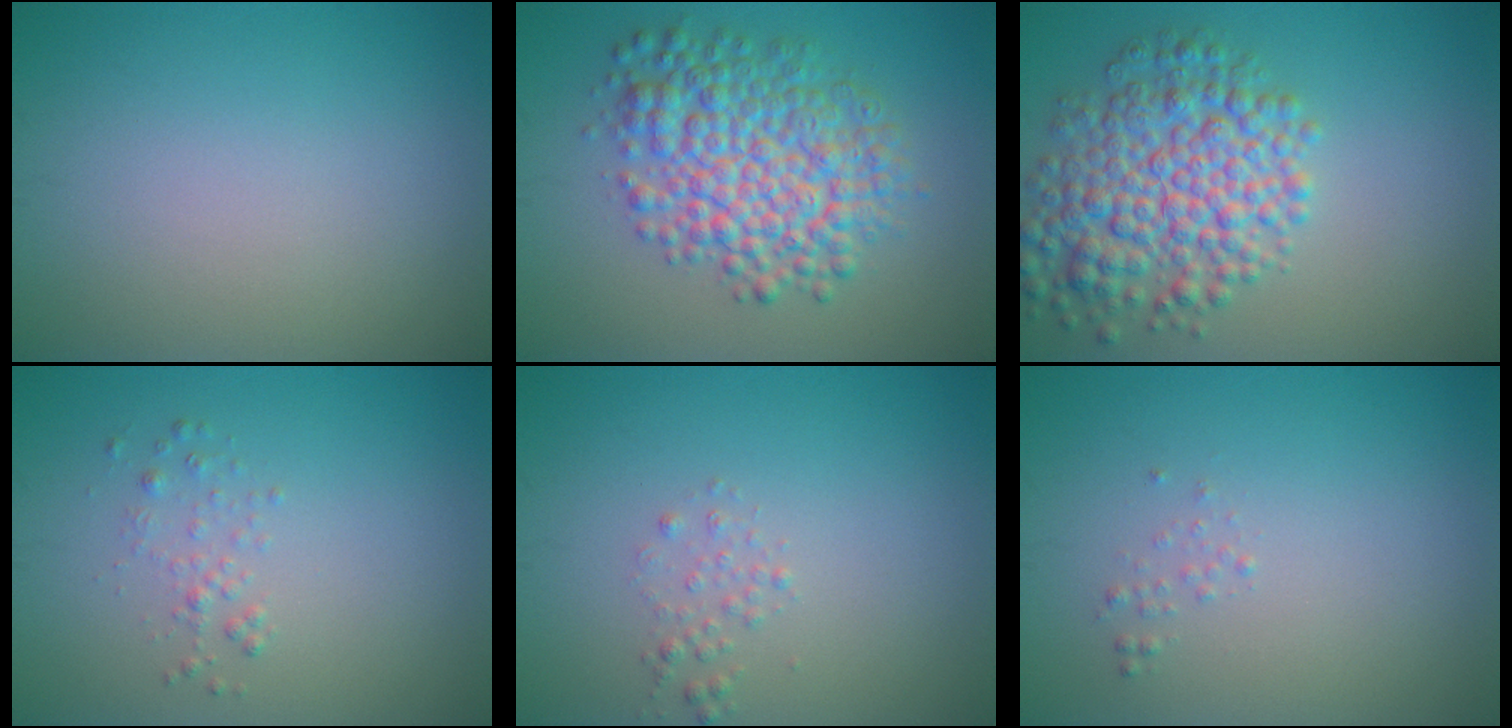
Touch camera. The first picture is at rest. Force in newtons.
{"total": 7.5, "press": 7.5, "slide": 0.1}
{"total": 7.1, "press": 7.1, "slide": 0.1}
{"total": 1.0, "press": 1.0, "slide": 0.1}
{"total": 0.9, "press": 0.9, "slide": 0.1}
{"total": 0.6, "press": 0.6, "slide": 0.1}